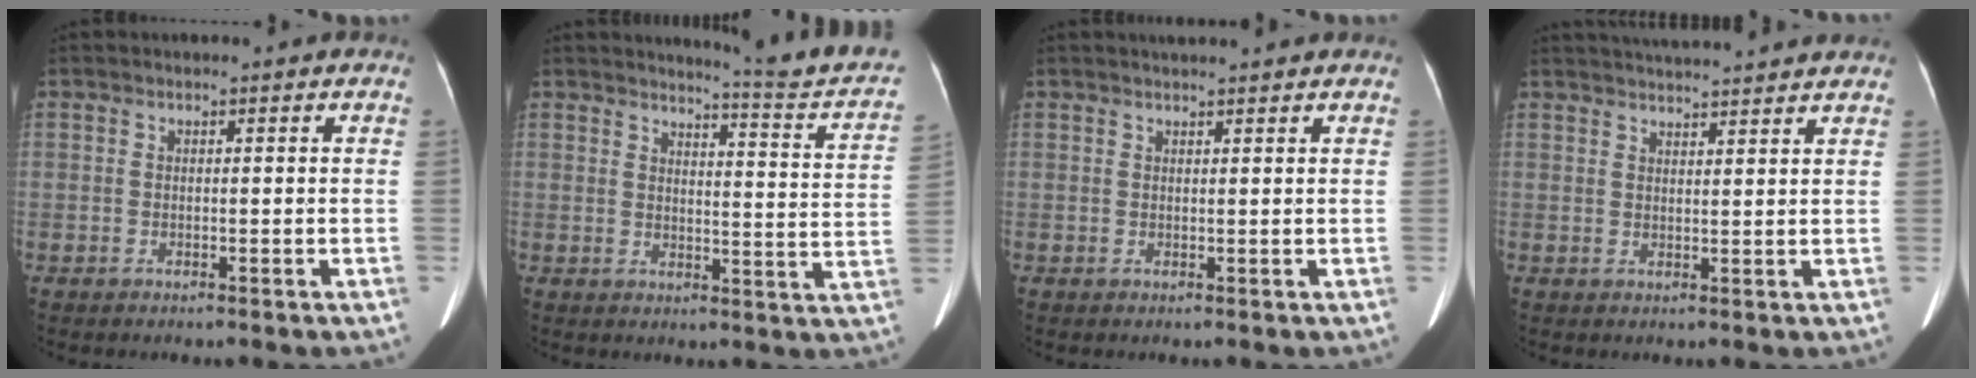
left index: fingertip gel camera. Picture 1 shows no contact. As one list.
[{"total": 12.1, "force": [11.6, -0.7, 3.5], "torque": [-0.037, -0.066, 0.123]}, {"total": 3.7, "force": [3.4, 0.1, 1.5], "torque": [-0.019, 0.023, 0.044]}, {"total": 10.6, "force": [9.9, 0.0, 3.7], "torque": [-0.061, 0.029, 0.132]}]